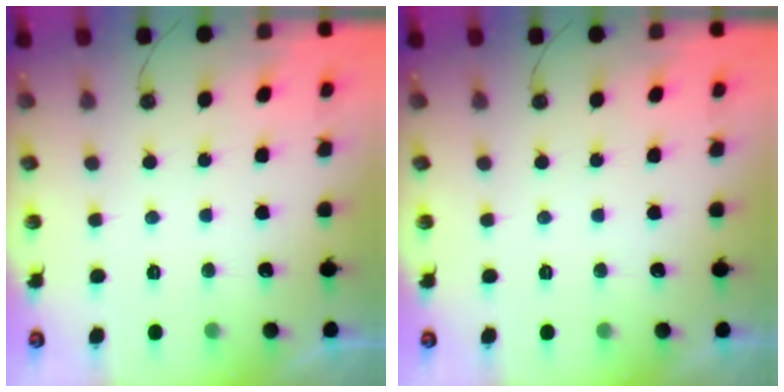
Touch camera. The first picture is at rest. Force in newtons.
{"total": 0.0}